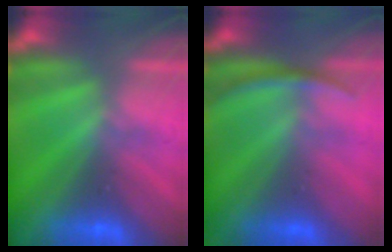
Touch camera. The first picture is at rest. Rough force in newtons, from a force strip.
{"total": 2.9}